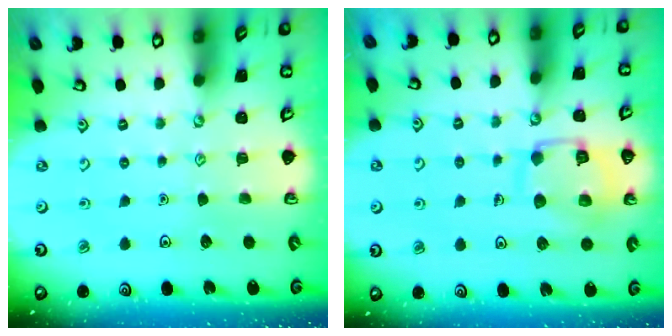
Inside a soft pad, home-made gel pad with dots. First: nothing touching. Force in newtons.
{"total": 13.8, "press": 13.8, "slide": 1.4}